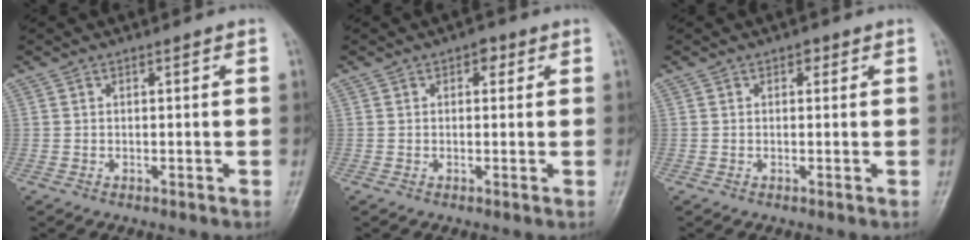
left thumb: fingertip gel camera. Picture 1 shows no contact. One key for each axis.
{"total": 2.2, "fx": 0.9, "fy": 1.4, "fz": 1.4, "tx": -0.003, "ty": 0.003, "tz": 0.005}
{"total": 1.2, "fx": 0.5, "fy": 0.8, "fz": 0.7, "tx": 0.001, "ty": 0.002, "tz": 0.002}